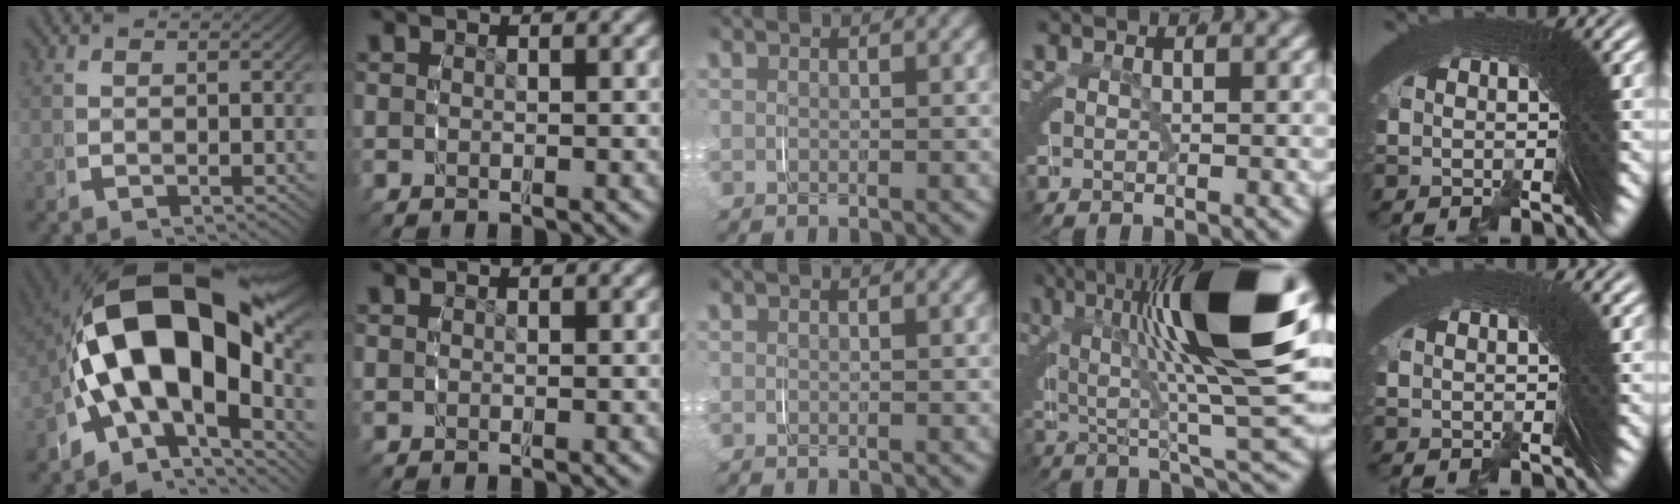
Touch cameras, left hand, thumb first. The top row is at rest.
{"thumb": {"total": 22.7, "force": [0.7, 13.4, 18.3], "torque": [-0.337, -0.042, 0.028]}, "ring": {"total": 15.1, "force": [3.6, 2.3, 14.5], "torque": [-0.204, 0.026, 0.052]}, "little": {"total": 0.9, "force": [0.4, -0.2, 0.8], "torque": [-0.001, 0.010, 0.003]}}